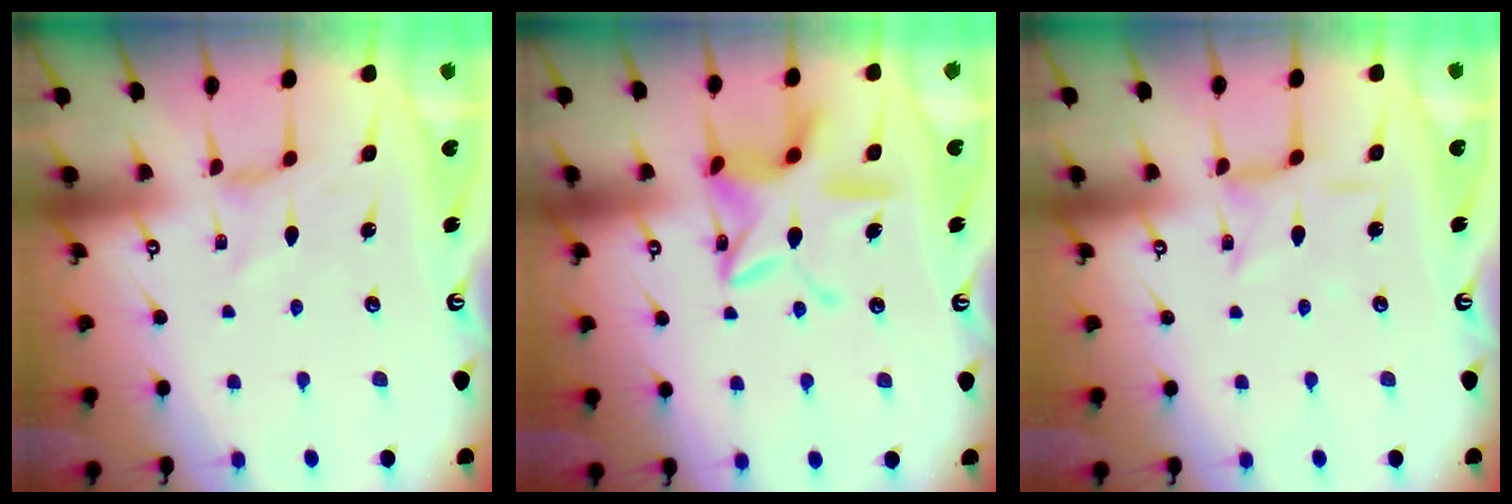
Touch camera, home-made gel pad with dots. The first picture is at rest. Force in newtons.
{"total": 15.0, "press": 15.0, "slide": 1.3}
{"total": 2.6, "press": 2.5, "slide": 0.5}